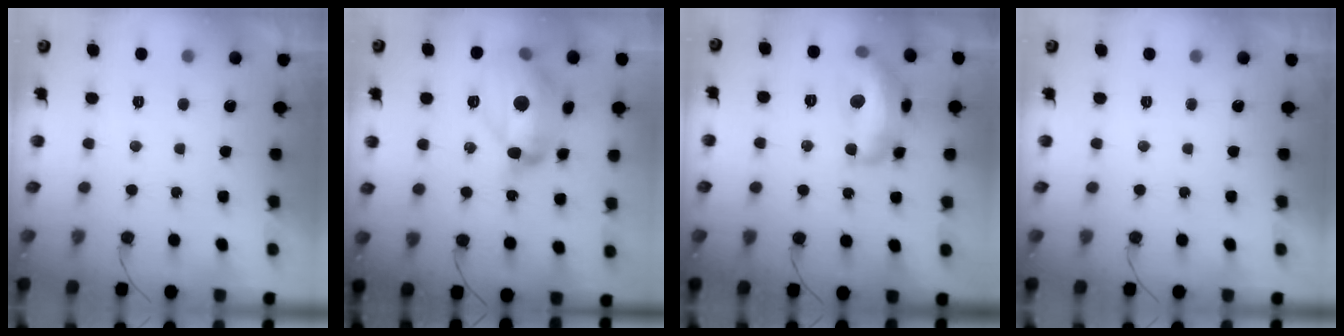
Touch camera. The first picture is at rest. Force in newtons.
{"total": 16.6, "press": 16.4, "slide": 2.0}
{"total": 16.7, "press": 16.7, "slide": 0.6}
{"total": 0.0}